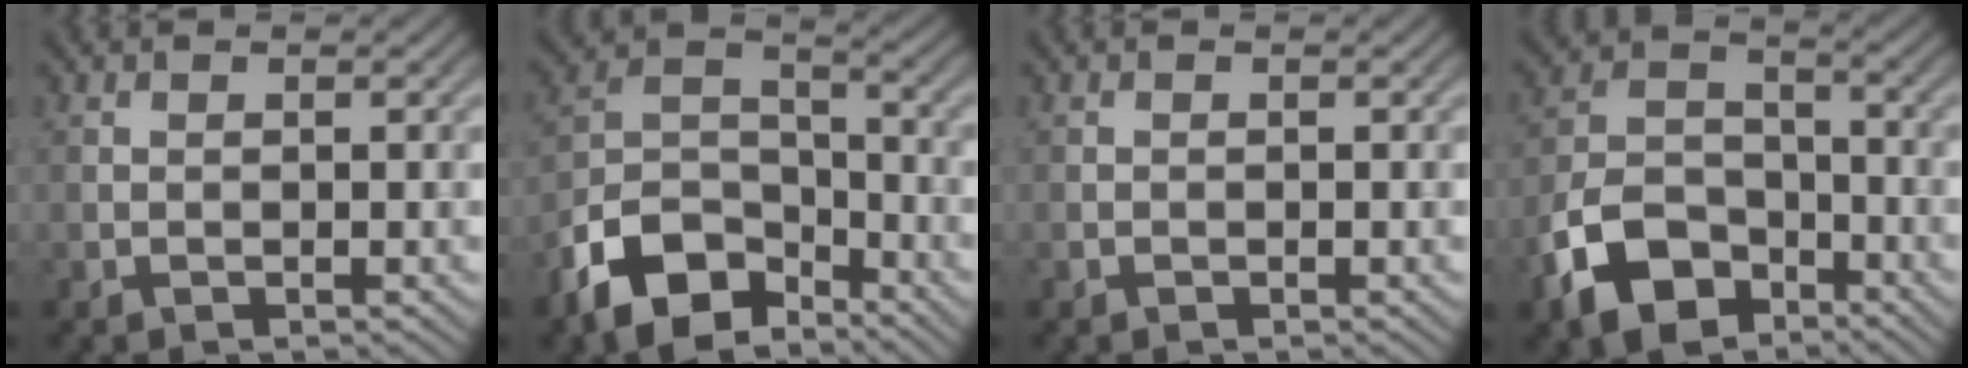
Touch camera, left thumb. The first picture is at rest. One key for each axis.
{"total": 11.3, "fx": -7.6, "fy": 6.0, "fz": 5.9, "tx": -0.119, "ty": -0.008, "tz": -0.159}
{"total": 0.0}
{"total": 9.9, "fx": -5.7, "fy": 6.0, "fz": 5.4, "tx": -0.123, "ty": -0.009, "tz": -0.124}